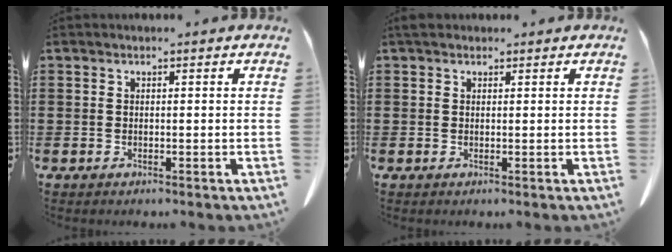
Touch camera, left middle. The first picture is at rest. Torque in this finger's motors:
{"motor_torque": [0.43, 0.36, 0.01, 0.01]}